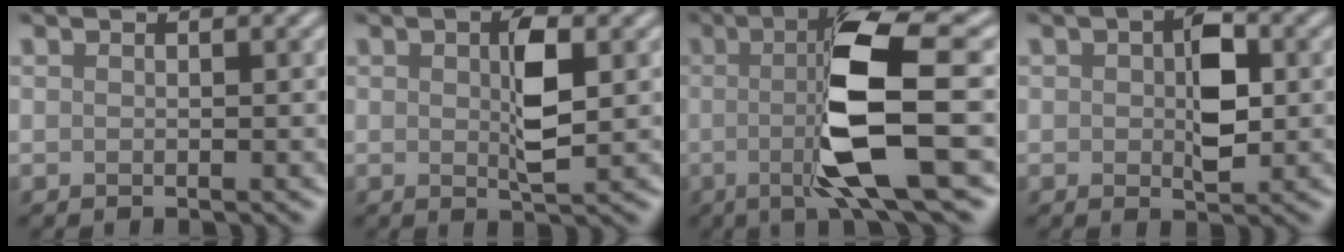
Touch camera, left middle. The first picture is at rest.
{"total": 3.6, "force": [0.5, 1.2, 3.4], "torque": [-0.061, -0.001, 0.009]}
{"total": 9.4, "force": [-0.3, 1.8, 9.2], "torque": [-0.149, -0.008, -0.005]}
{"total": 4.3, "force": [0.2, 2.2, 3.6], "torque": [-0.058, 0.000, 0.002]}